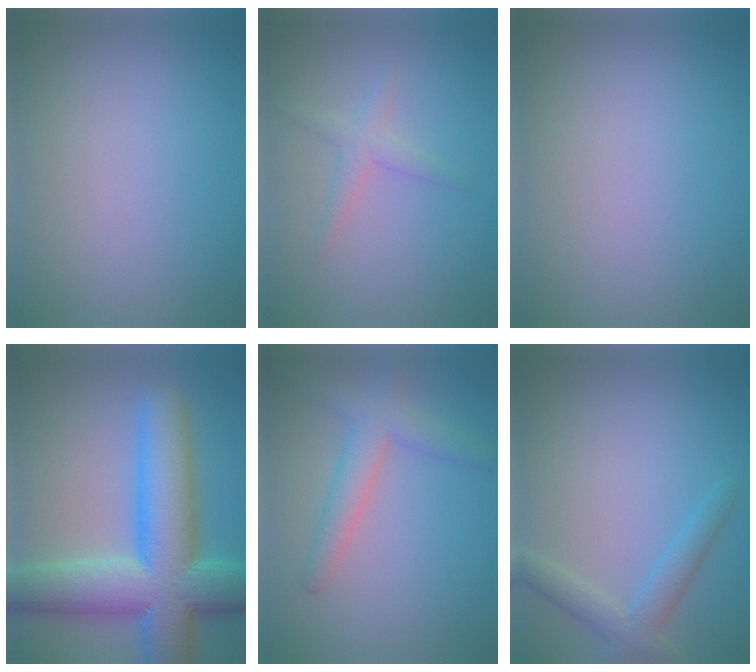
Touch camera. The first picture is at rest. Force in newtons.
{"total": 1.6, "press": 1.6, "slide": 0.1}
{"total": 0.0}
{"total": 12.5, "press": 12.5, "slide": 0.5}
{"total": 3.6, "press": 3.5, "slide": 0.2}
{"total": 2.8, "press": 2.8, "slide": 0.1}